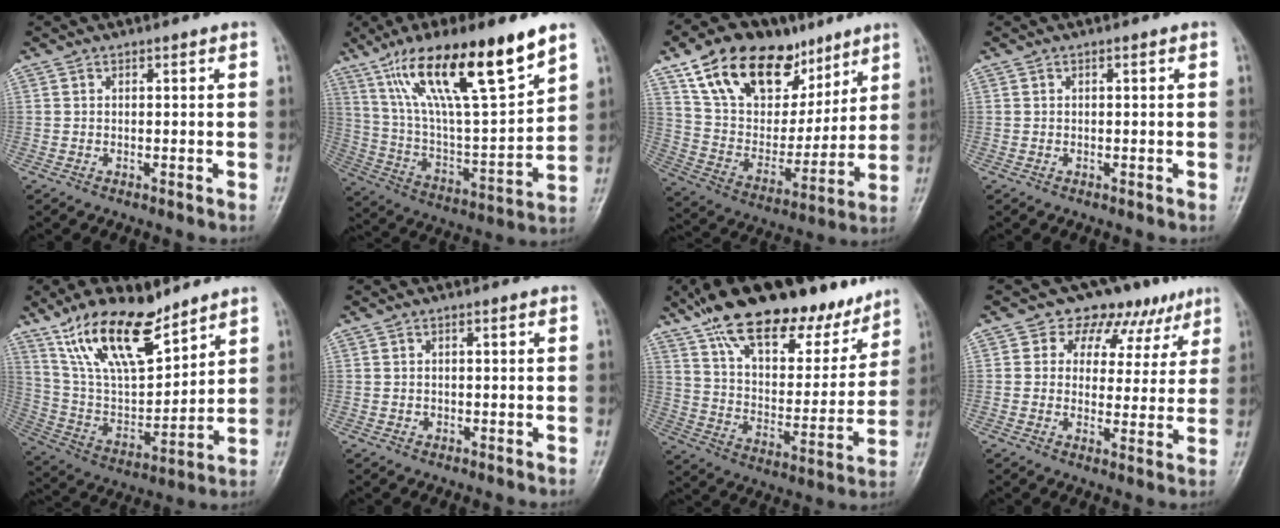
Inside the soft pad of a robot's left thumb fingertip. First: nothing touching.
{"total": 24.0, "force": [14.5, 4.7, 18.6], "torque": [-0.316, -0.033, 0.263]}
{"total": 24.3, "force": [14.1, 14.4, 13.6], "torque": [-0.191, -0.024, 0.253]}
{"total": 0.0}
{"total": 18.5, "force": [12.4, 7.4, 11.6], "torque": [-0.174, -0.058, 0.243]}
{"total": 0.6, "force": [0.0, 0.5, 0.4], "torque": [-0.002, 0.002, 0.001]}
{"total": 26.1, "force": [18.9, 10.9, 14.4], "torque": [-0.195, -0.055, 0.303]}
{"total": 10.5, "force": [6.6, 7.3, 3.6], "torque": [0.000, -0.021, 0.079]}